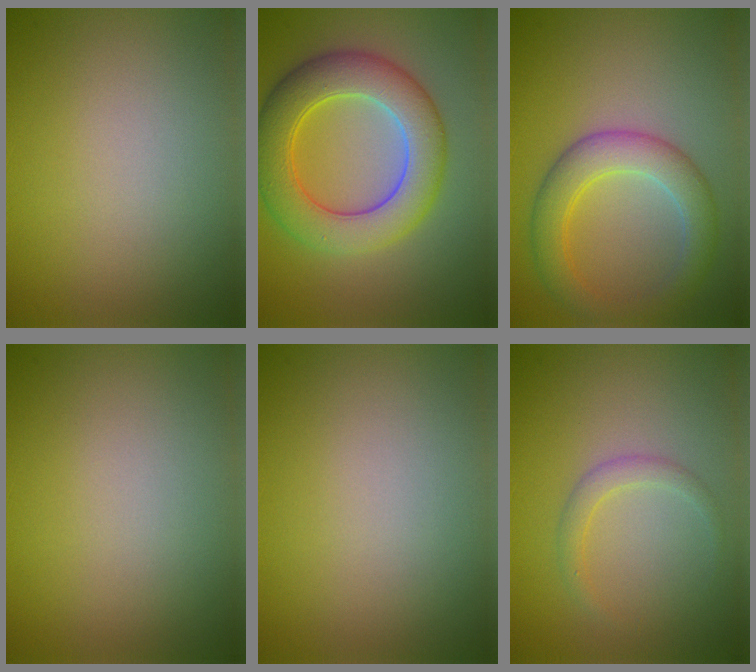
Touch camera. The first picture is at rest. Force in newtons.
{"total": 7.7, "press": 7.7, "slide": 0.3}
{"total": 4.9, "press": 4.9, "slide": 0.1}
{"total": 0.0}
{"total": 0.0}
{"total": 1.5, "press": 1.5, "slide": 0.1}